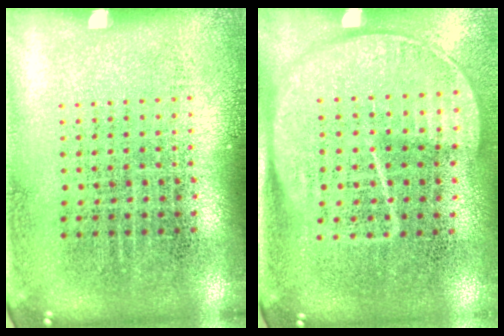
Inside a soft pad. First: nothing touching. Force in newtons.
{"total": 1.8, "press": 1.4, "slide": 1.0}